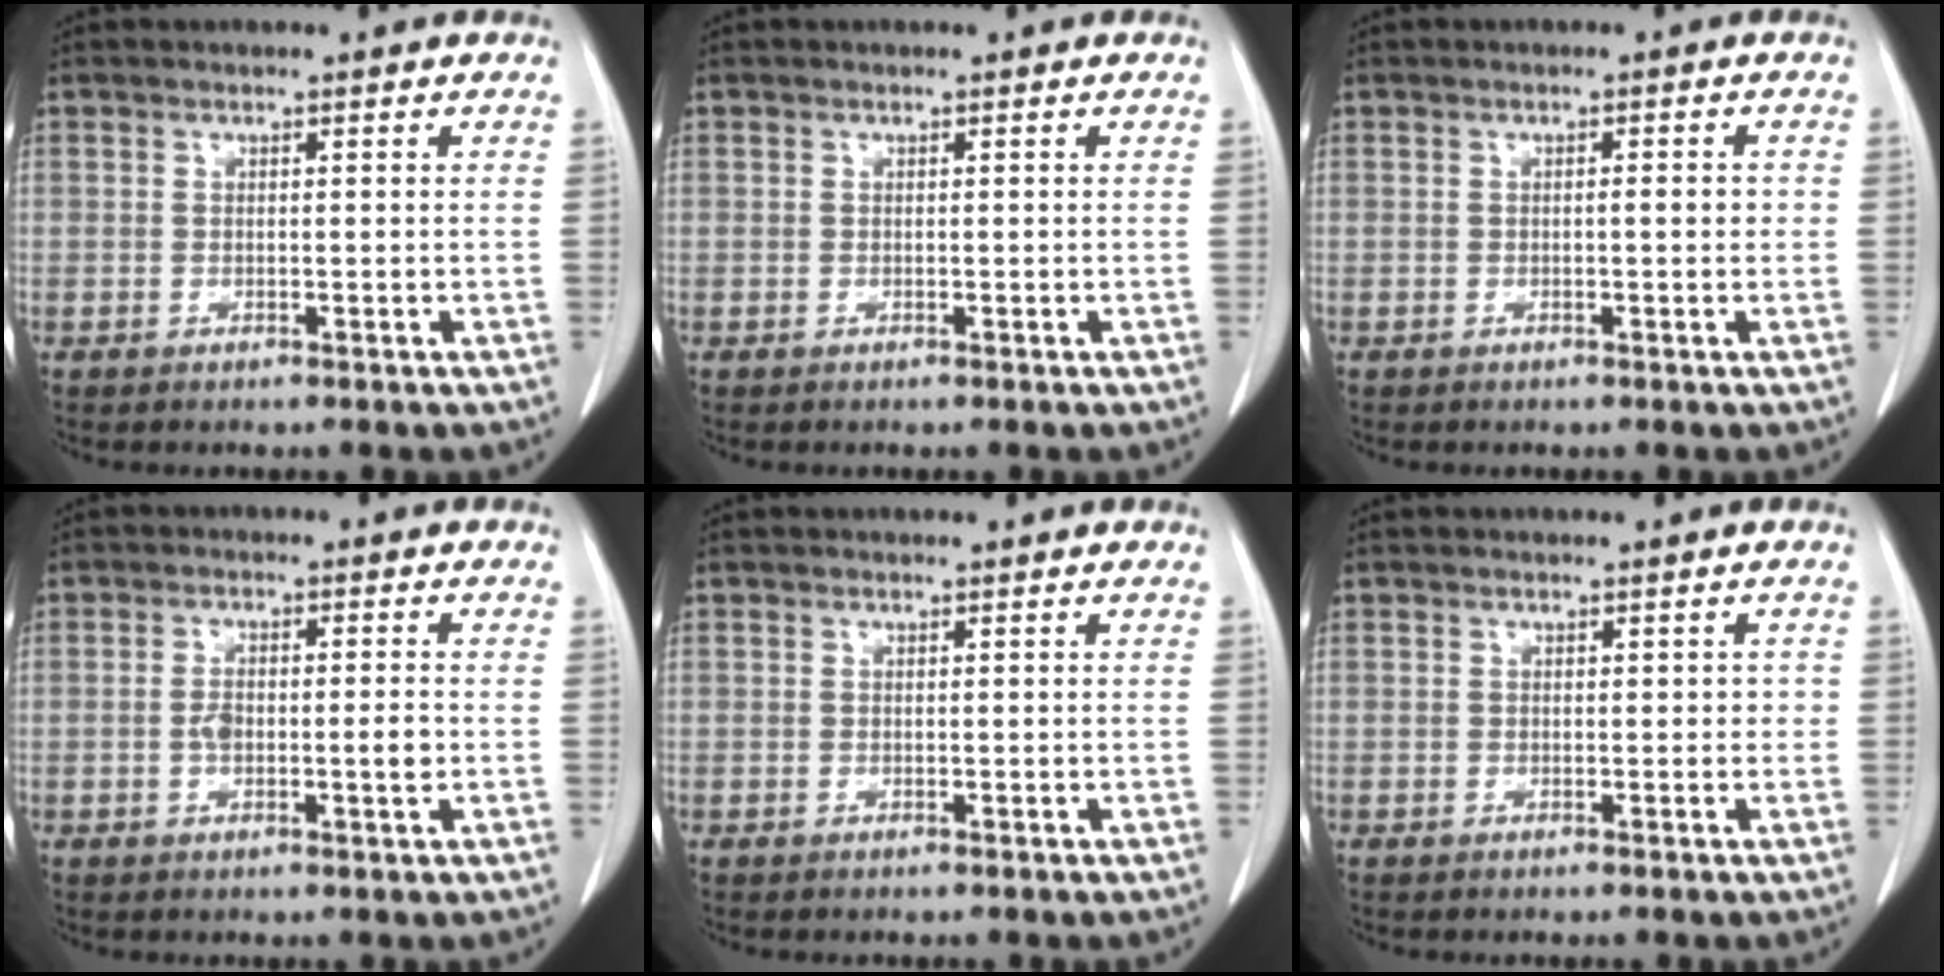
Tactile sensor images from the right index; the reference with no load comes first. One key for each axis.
{"total": 0.0}
{"total": 1.5, "fx": -0.1, "fy": 0.3, "fz": 1.5, "tx": -0.020, "ty": 0.003, "tz": -0.003}
{"total": 4.5, "fx": -0.7, "fy": 1.4, "fz": 4.3, "tx": -0.081, "ty": 0.003, "tz": -0.011}
{"total": 0.0}
{"total": 1.0, "fx": 0.0, "fy": 0.7, "fz": 0.7, "tx": -0.009, "ty": 0.009, "tz": 0.001}